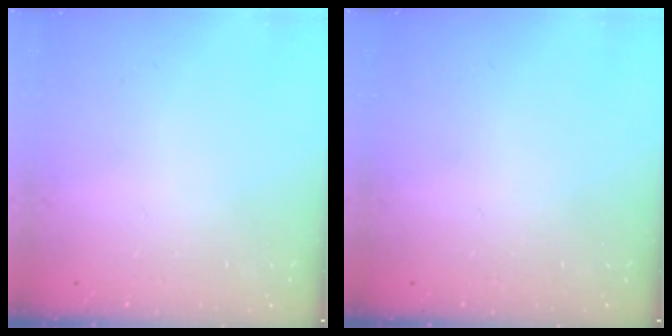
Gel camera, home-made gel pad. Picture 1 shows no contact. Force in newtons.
{"total": 0.0}